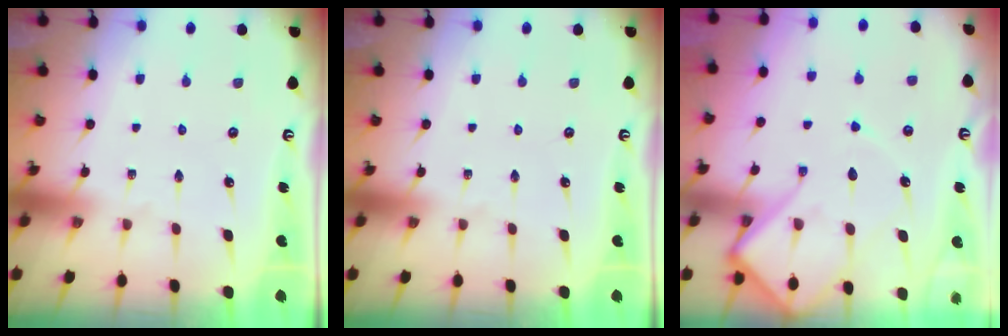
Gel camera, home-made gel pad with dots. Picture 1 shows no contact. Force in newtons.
{"total": 0.0}
{"total": 12.9, "press": 12.9, "slide": 1.1}